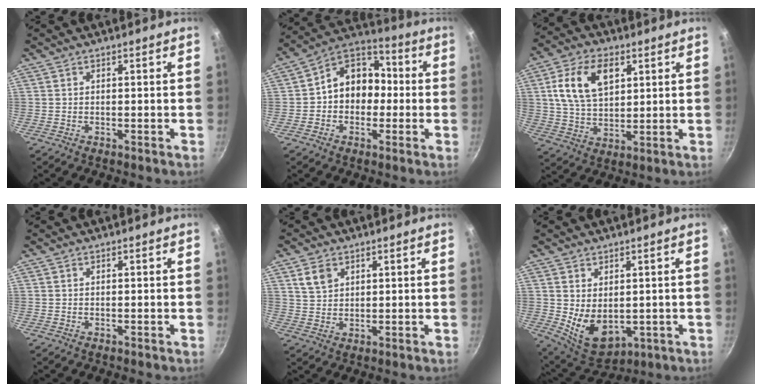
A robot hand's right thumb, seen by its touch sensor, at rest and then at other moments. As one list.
[{"total": 12.2, "force": [-0.6, 9.9, 7.2], "torque": [-0.054, 0.044, -0.033]}, {"total": 13.2, "force": [4.2, 8.2, 9.4], "torque": [-0.157, -0.004, 0.075]}, {"total": 0.0}, {"total": 4.4, "force": [2.1, 3.2, 2.2], "torque": [-0.027, -0.003, 0.044]}, {"total": 9.1, "force": [0.4, 6.2, 6.6], "torque": [-0.089, -0.023, 0.034]}]